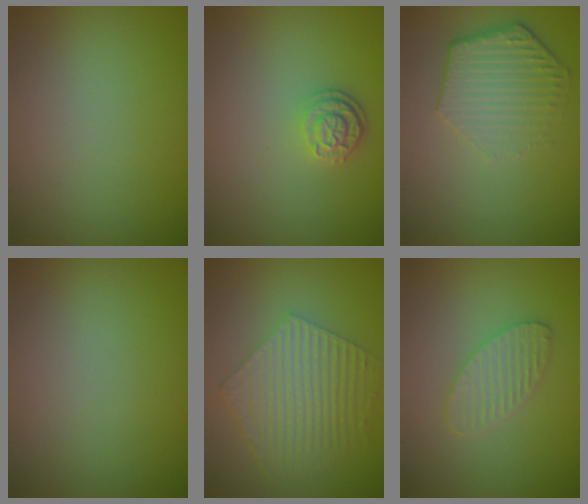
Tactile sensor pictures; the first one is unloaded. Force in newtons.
{"total": 2.5, "press": 2.1, "slide": 1.3}
{"total": 4.3, "press": 3.3, "slide": 2.7}
{"total": 0.0}
{"total": 5.7, "press": 4.2, "slide": 3.8}
{"total": 2.6, "press": 2.6, "slide": 0.2}